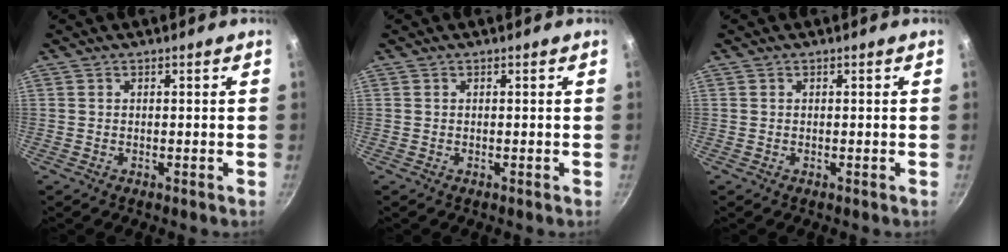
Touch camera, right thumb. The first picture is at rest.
{"total": 0.0}
{"total": 0.0}